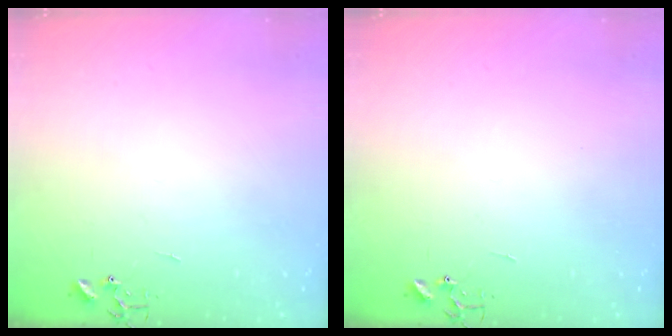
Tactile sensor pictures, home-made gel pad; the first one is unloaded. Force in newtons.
{"total": 0.0}